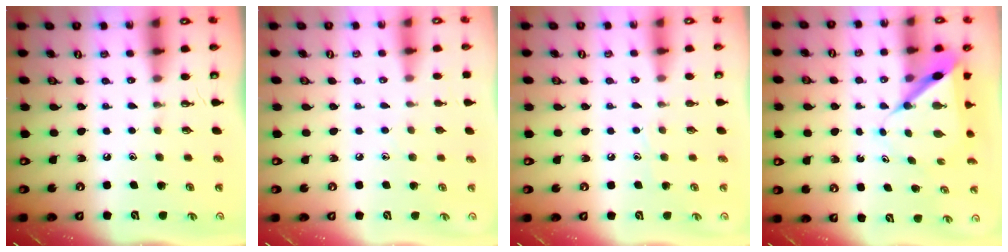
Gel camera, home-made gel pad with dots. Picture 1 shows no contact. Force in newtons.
{"total": 5.3, "press": 5.3, "slide": 0.6}
{"total": 4.9, "press": 4.9, "slide": 0.5}
{"total": 7.2, "press": 7.2, "slide": 0.5}